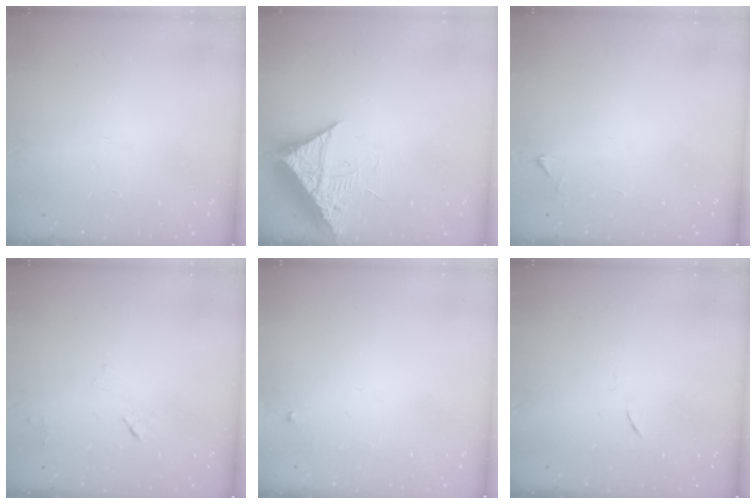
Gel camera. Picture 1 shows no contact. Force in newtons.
{"total": 9.7, "press": 9.7, "slide": 1.0}
{"total": 4.8, "press": 4.8, "slide": 0.6}
{"total": 4.6, "press": 4.5, "slide": 0.6}
{"total": 2.5, "press": 2.5, "slide": 0.4}
{"total": 3.7, "press": 3.6, "slide": 0.7}